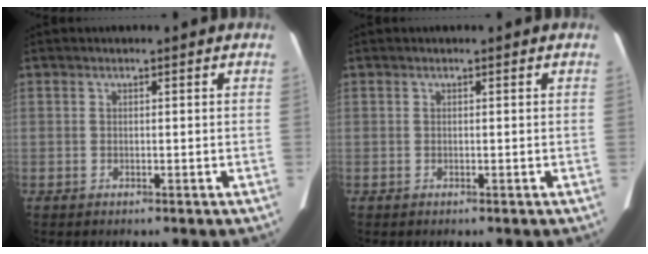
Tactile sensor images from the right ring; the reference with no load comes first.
{"total": 0.0}